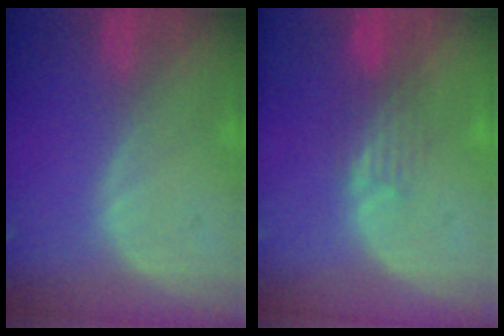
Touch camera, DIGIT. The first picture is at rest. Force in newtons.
{"total": 3.5, "press": 3.1, "slide": 1.6}